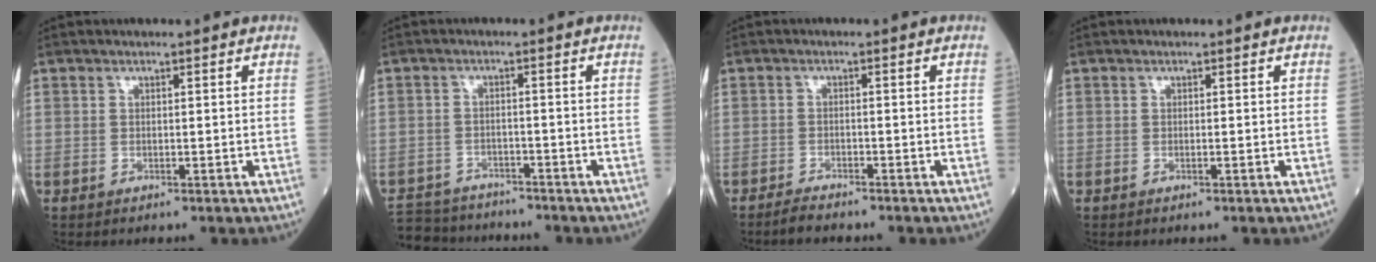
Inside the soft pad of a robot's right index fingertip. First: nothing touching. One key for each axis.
{"total": 8.8, "fx": -8.1, "fy": 3.2, "fz": 1.3, "tx": -0.026, "ty": 0.003, "tz": -0.126}
{"total": 2.2, "fx": -2.1, "fy": 0.2, "fz": 0.7, "tx": -0.018, "ty": -0.006, "tz": -0.039}
{"total": 0.0}